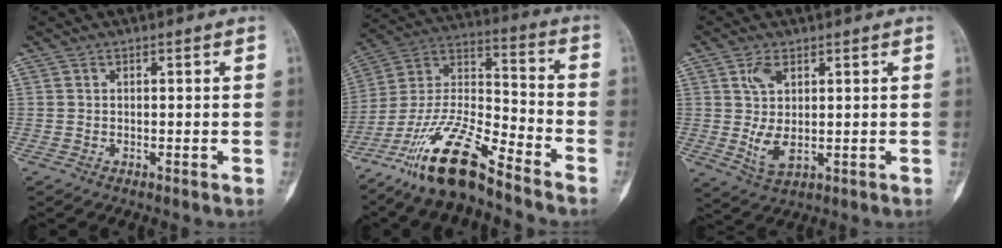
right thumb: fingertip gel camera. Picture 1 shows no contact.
{"total": 17.3, "force": [-12.7, 3.8, 11.1], "torque": [-0.215, 0.073, -0.237]}
{"total": 6.4, "force": [1.2, 3.2, 5.4], "torque": [-0.108, -0.006, 0.031]}